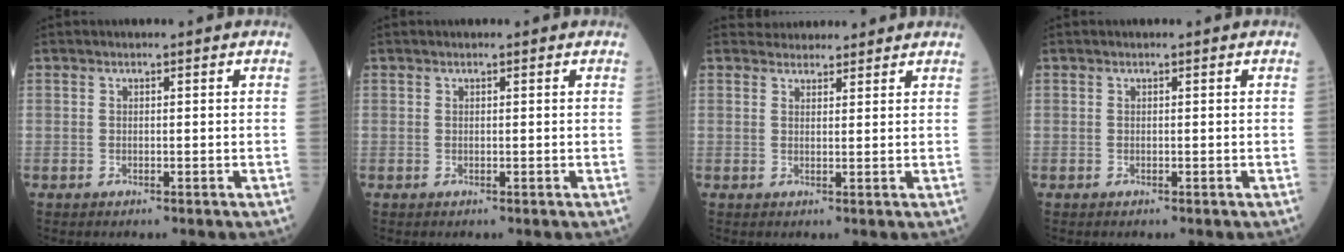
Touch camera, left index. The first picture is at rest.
{"total": 0.6, "force": [0.5, 0.3, 0.0], "torque": [-0.009, 0.005, 0.005]}
{"total": 5.1, "force": [4.8, 1.6, 0.4], "torque": [0.000, 0.020, 0.061]}
{"total": 0.0}